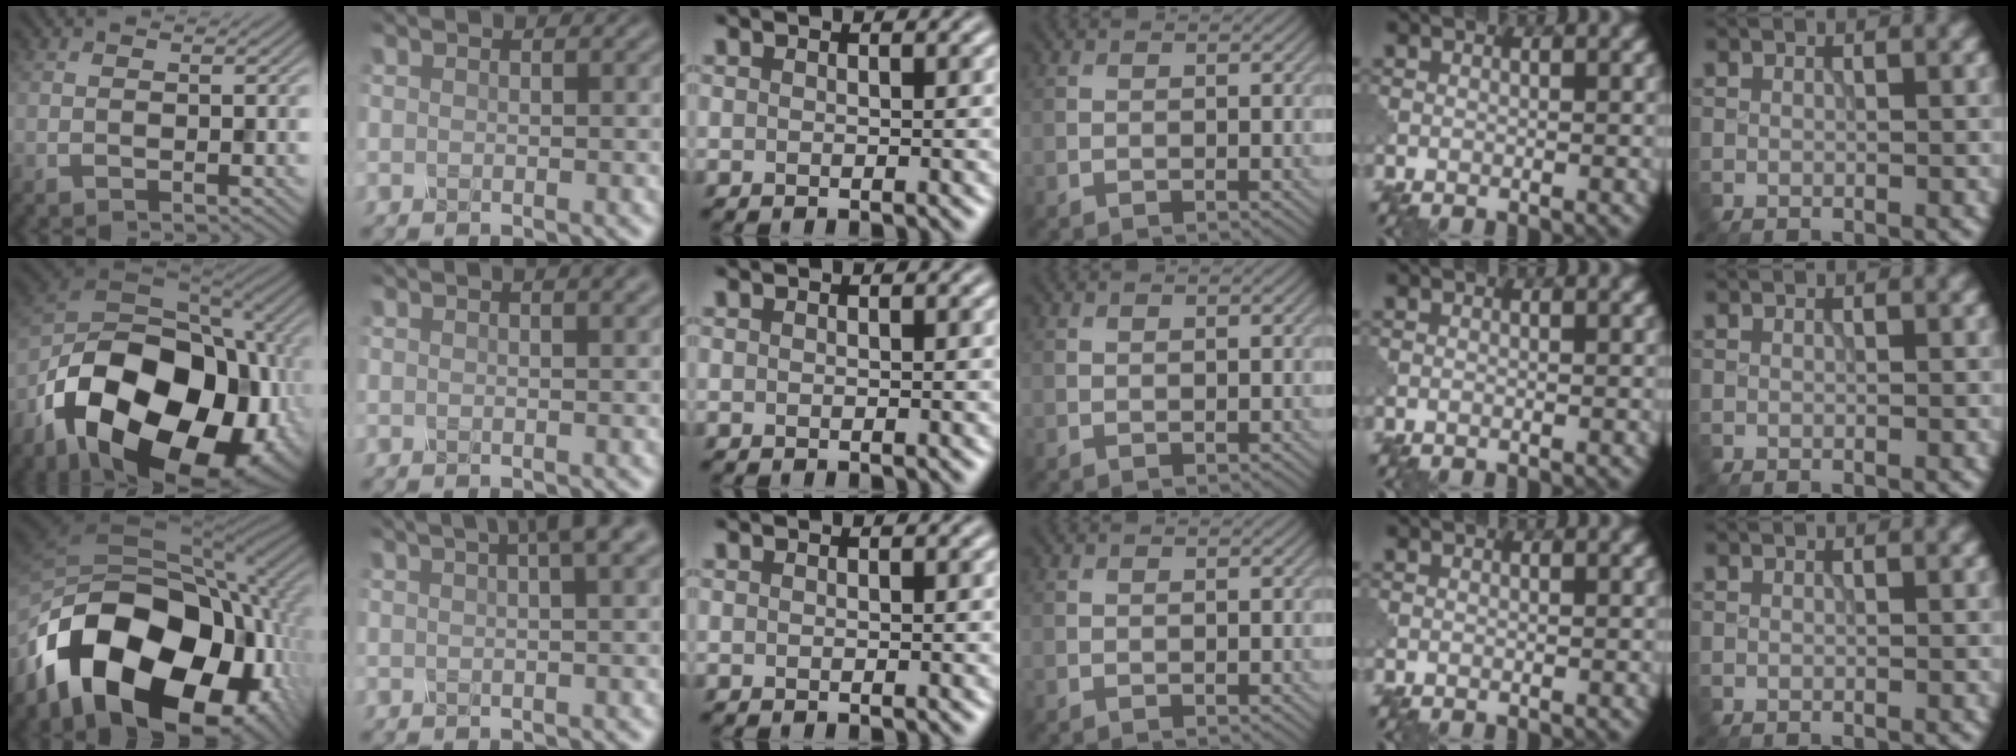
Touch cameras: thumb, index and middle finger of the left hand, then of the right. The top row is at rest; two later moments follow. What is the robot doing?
{"motion": "shake", "object": "sieve"}